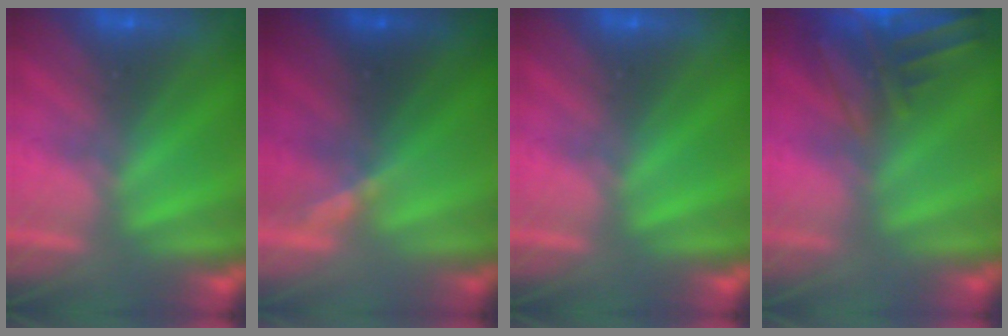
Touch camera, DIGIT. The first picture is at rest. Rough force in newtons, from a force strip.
{"total": 1.3}
{"total": 0.0}
{"total": 8.7}